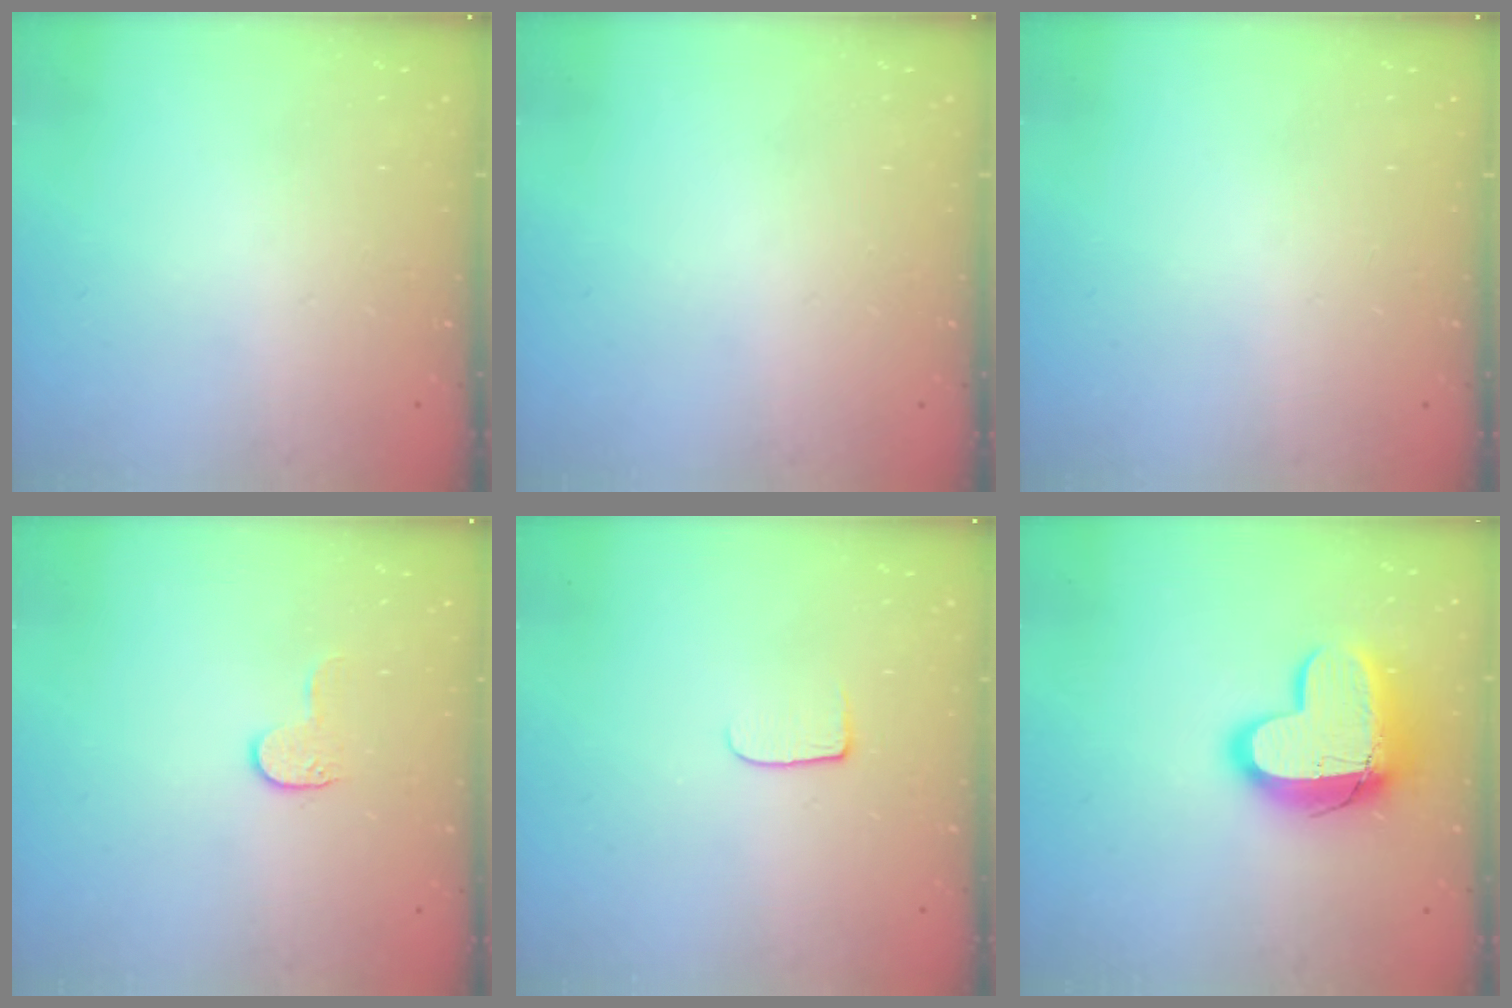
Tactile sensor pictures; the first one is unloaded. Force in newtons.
{"total": 0.0}
{"total": 0.0}
{"total": 4.2, "press": 4.2, "slide": 0.3}
{"total": 6.5, "press": 6.5, "slide": 0.7}
{"total": 15.2, "press": 15.2, "slide": 1.4}